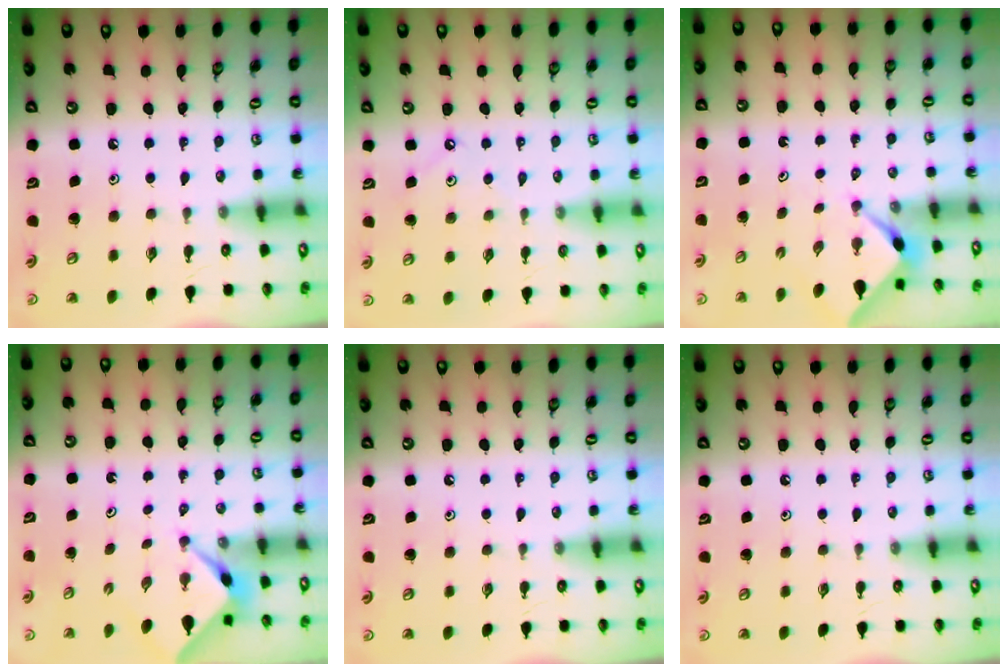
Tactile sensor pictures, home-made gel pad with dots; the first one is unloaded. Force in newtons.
{"total": 5.5, "press": 5.5, "slide": 0.5}
{"total": 2.3, "press": 2.3, "slide": 0.1}
{"total": 2.1, "press": 2.1, "slide": 0.3}
{"total": 0.0}
{"total": 0.0}